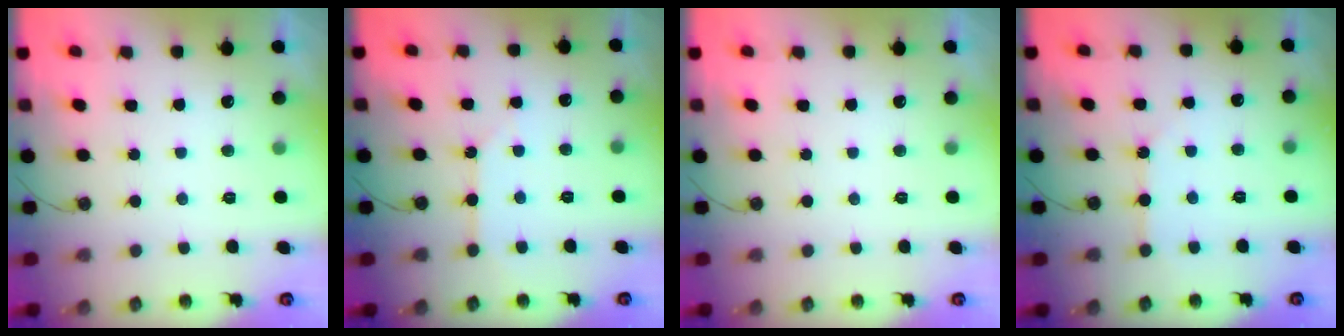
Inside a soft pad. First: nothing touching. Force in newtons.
{"total": 2.6, "press": 2.5, "slide": 0.3}
{"total": 0.0}
{"total": 2.0, "press": 2.0, "slide": 0.1}